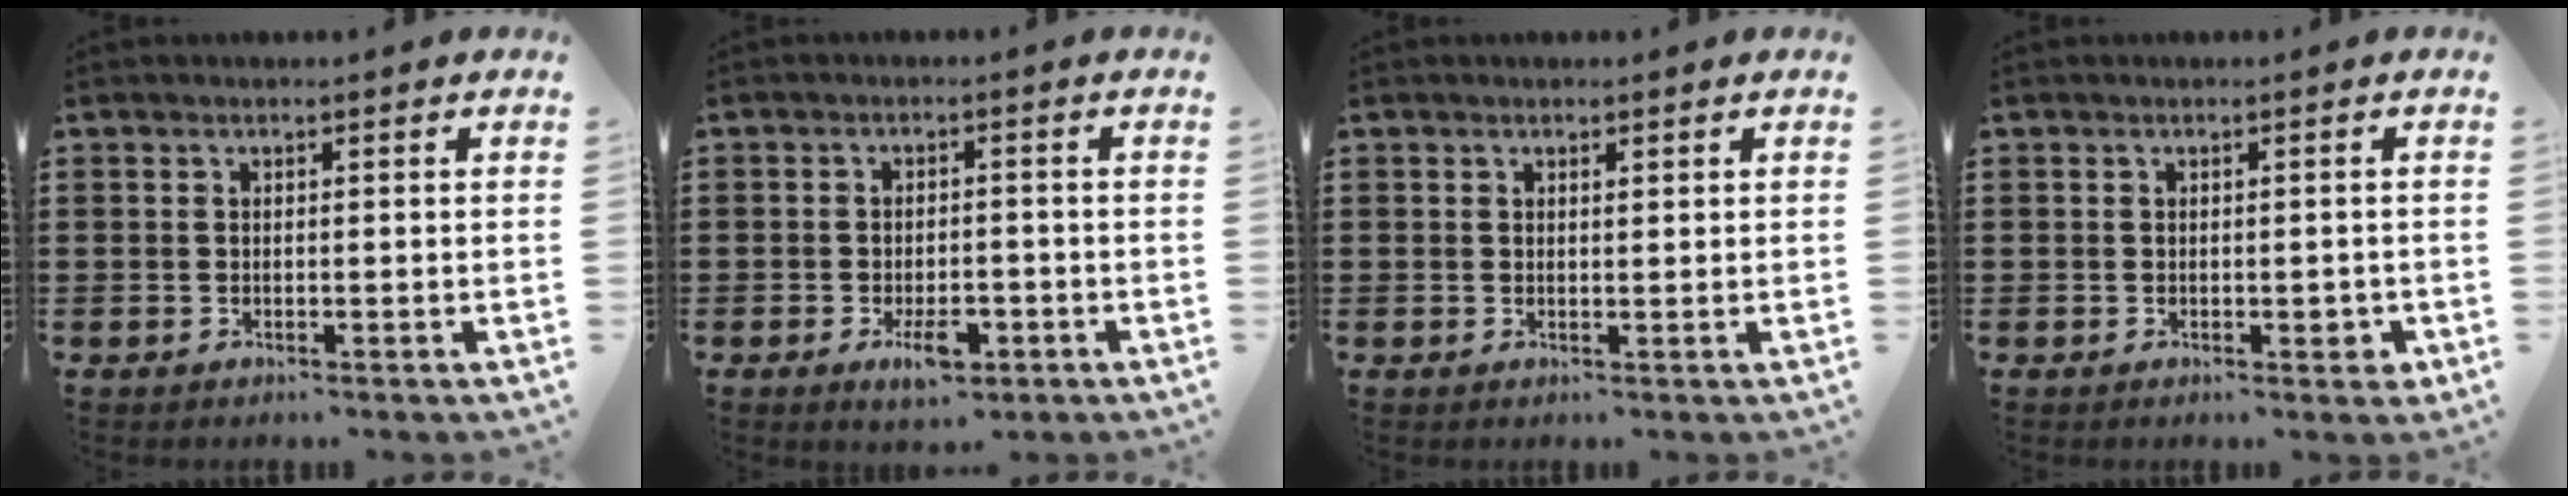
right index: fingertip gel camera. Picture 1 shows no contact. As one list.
[{"total": 4.7, "force": [-2.2, 2.0, 3.6], "torque": [-0.054, 0.001, -0.039]}, {"total": 0.6, "force": [0.4, 0.2, 0.4], "torque": [-0.008, 0.001, 0.008]}, {"total": 1.6, "force": [-0.4, 0.9, 1.3], "torque": [-0.022, 0.001, -0.007]}]